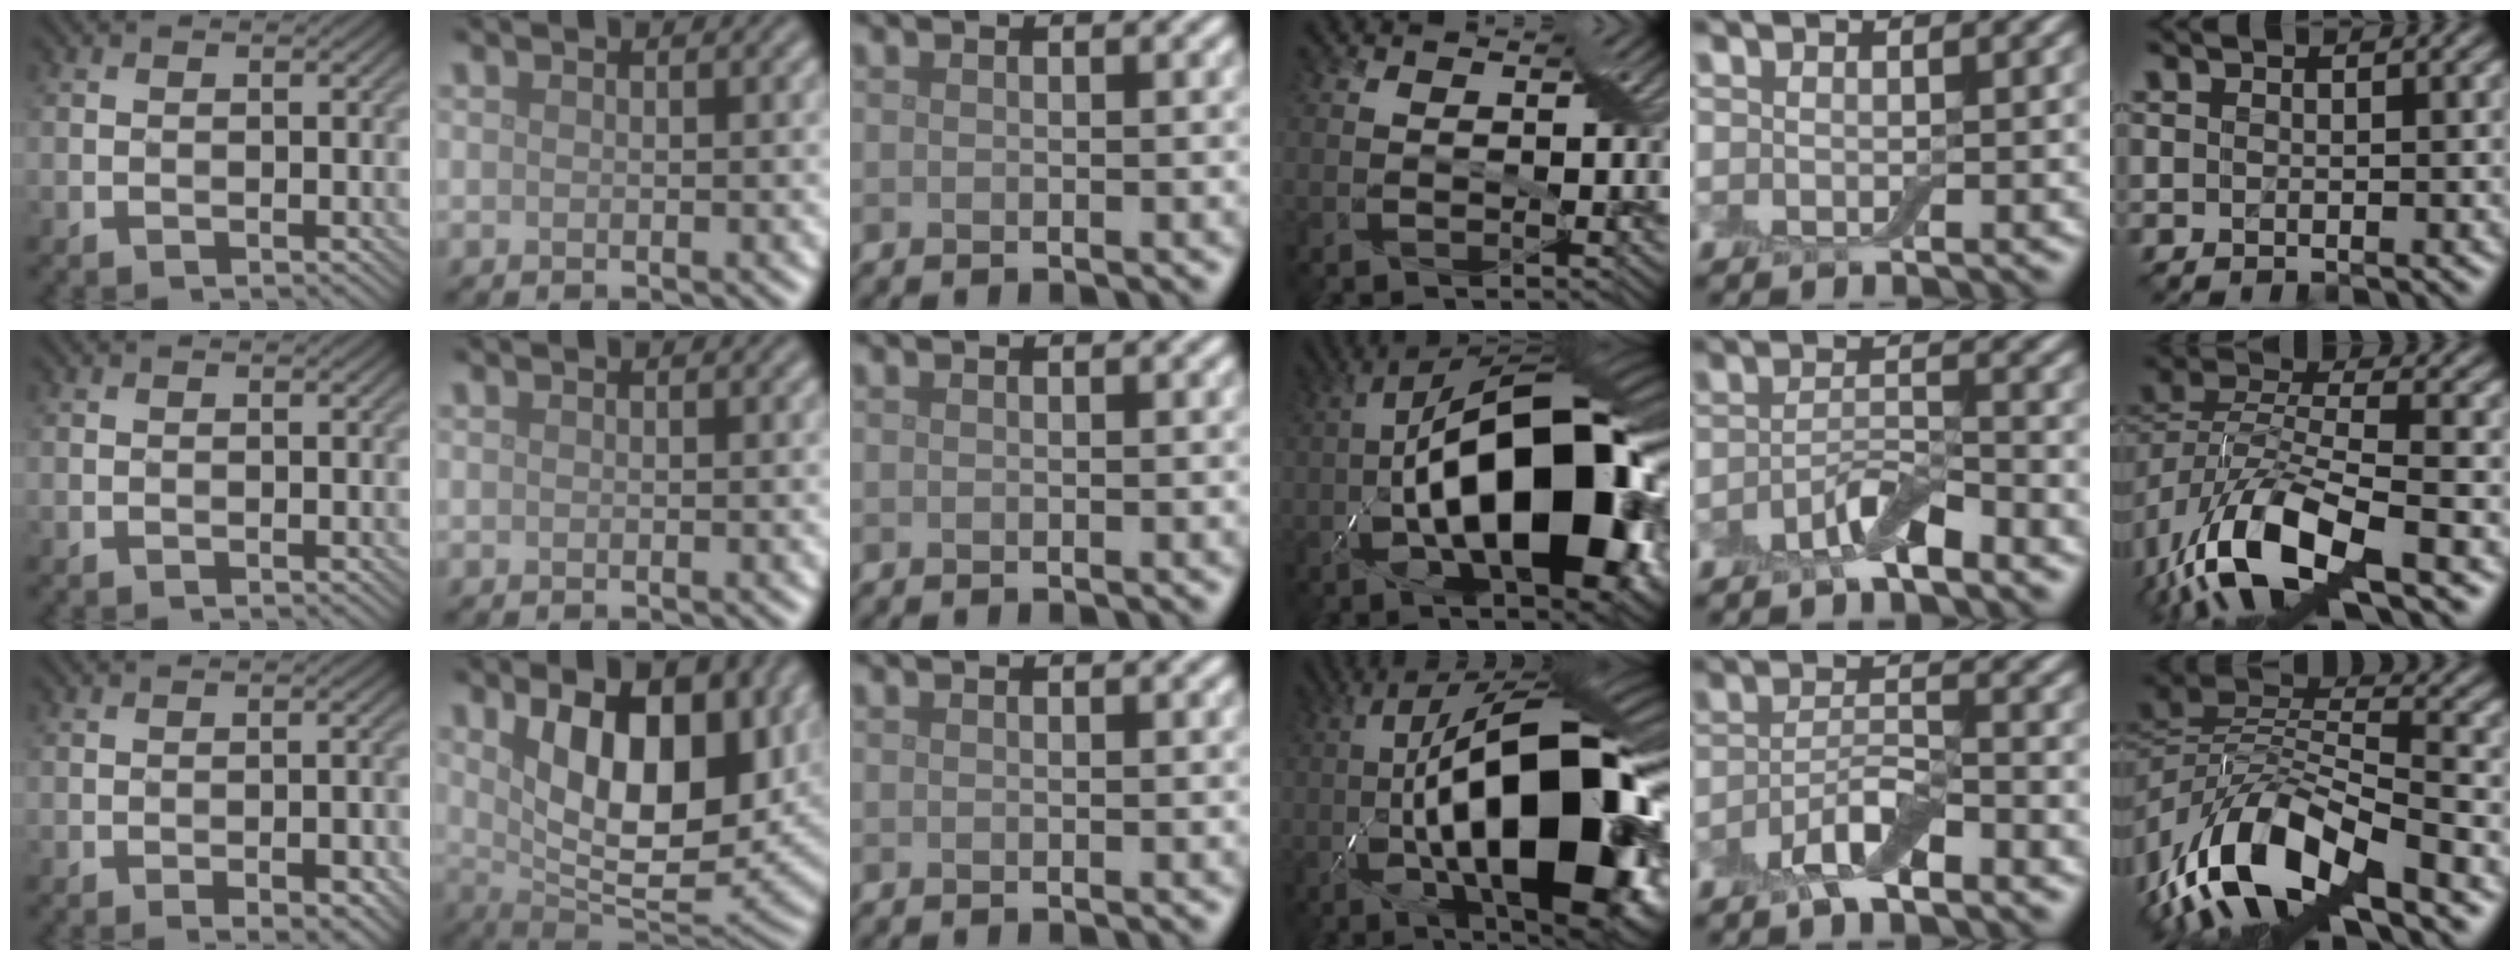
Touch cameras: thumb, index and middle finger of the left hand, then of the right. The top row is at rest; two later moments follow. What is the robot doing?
{"motion": "wrap", "object": "adhesive wrap"}